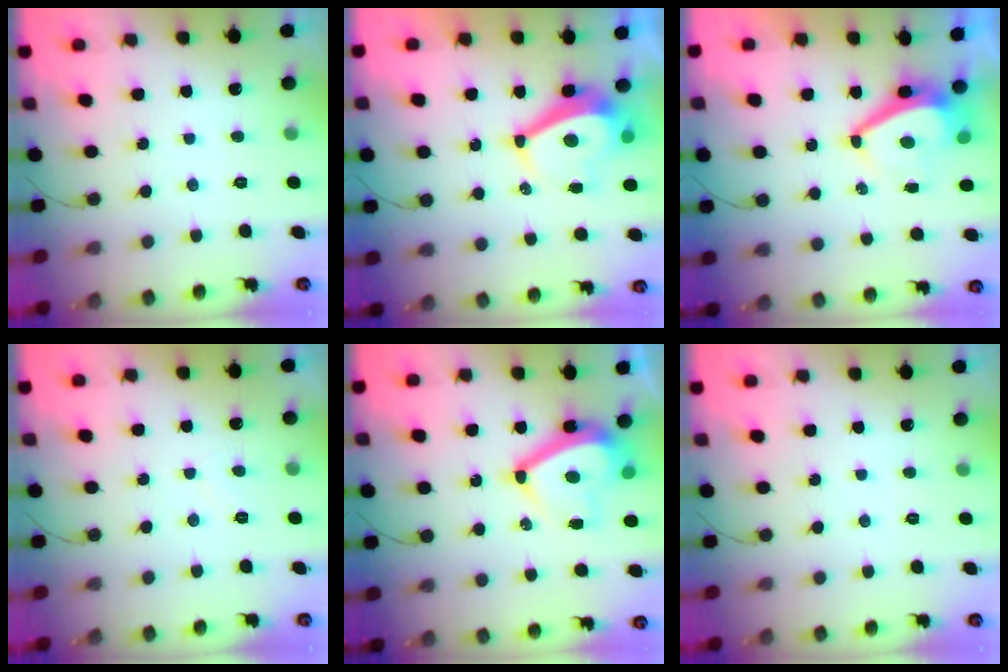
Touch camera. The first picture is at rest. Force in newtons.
{"total": 5.9, "press": 5.9, "slide": 0.7}
{"total": 7.2, "press": 7.1, "slide": 0.6}
{"total": 1.6, "press": 1.6, "slide": 0.4}
{"total": 10.8, "press": 10.5, "slide": 2.5}
{"total": 0.0}